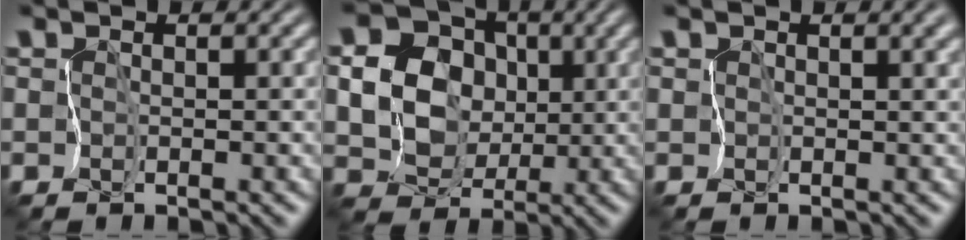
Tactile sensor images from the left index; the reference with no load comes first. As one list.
[{"total": 9.2, "force": [1.2, 8.3, 3.8], "torque": [-0.097, 0.021, 0.006]}, {"total": 2.3, "force": [1.1, 1.0, 1.7], "torque": [-0.021, -0.001, 0.020]}]